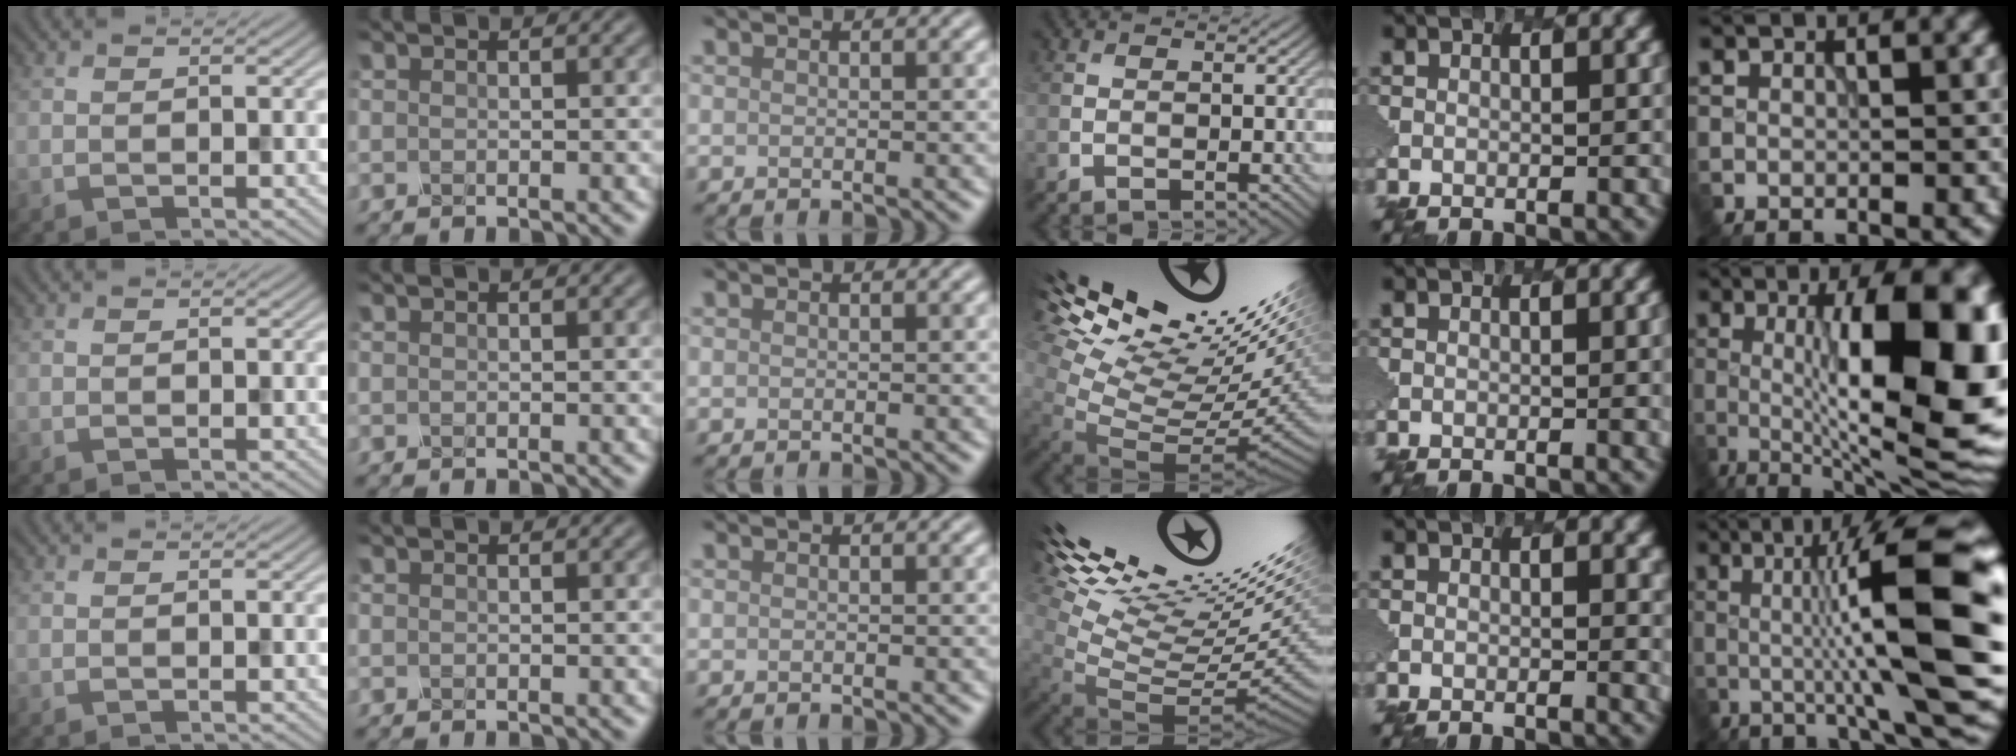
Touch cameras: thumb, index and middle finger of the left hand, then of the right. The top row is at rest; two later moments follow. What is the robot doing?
{"motion": "dispense", "object": "syringe"}